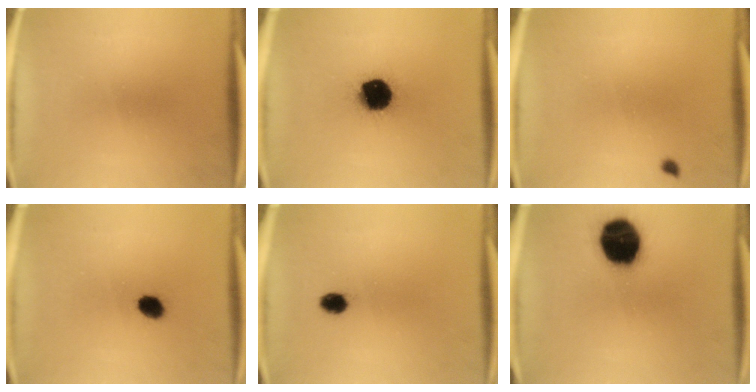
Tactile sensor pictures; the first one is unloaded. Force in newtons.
{"total": 16.1}
{"total": 0.7}
{"total": 4.0}
{"total": 2.9}
{"total": 18.8}